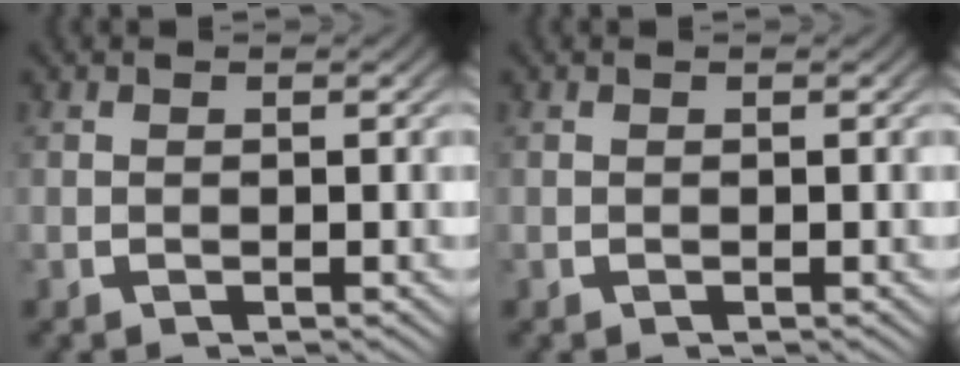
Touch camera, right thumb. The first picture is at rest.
{"total": 0.0}